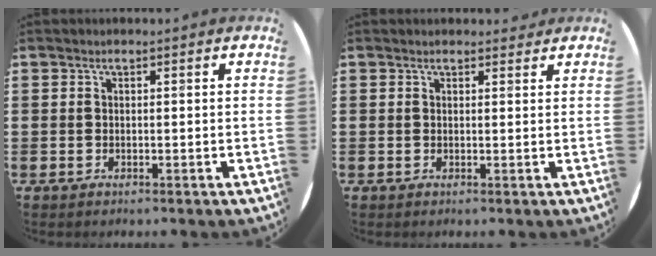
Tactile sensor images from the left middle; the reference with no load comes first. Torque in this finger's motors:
{"motor_torque": [0.23, -0.19, 0.00, 0.00]}